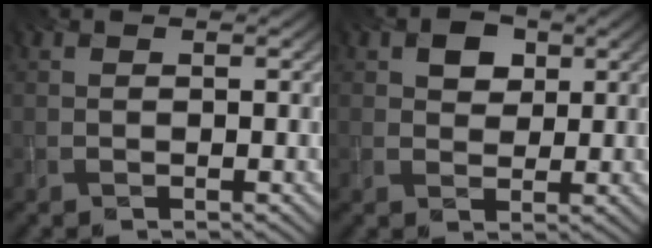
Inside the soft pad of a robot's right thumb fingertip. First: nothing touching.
{"total": 3.4, "force": [1.6, 2.6, 1.5], "torque": [-0.037, 0.000, 0.026]}